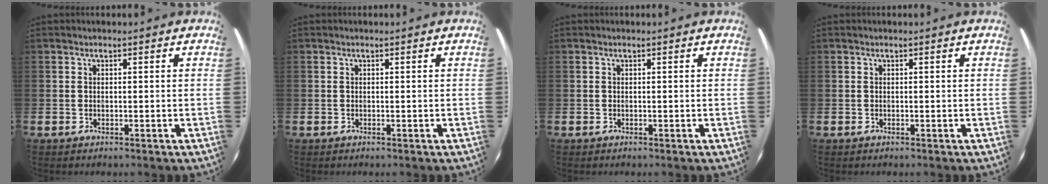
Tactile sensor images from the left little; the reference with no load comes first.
{"total": 0.0}
{"total": 0.0}
{"total": 0.0}